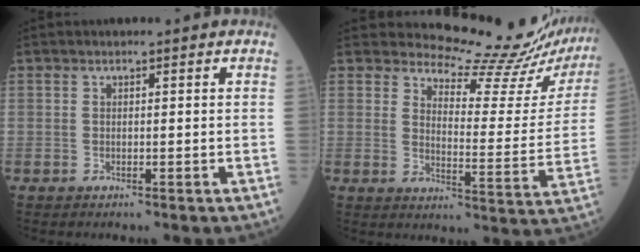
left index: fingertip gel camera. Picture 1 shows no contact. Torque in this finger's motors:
{"motor_torque": [0.77, -1.37, 0.17, -0.02]}